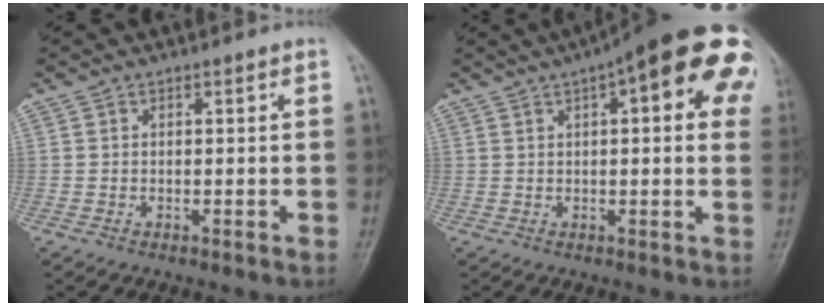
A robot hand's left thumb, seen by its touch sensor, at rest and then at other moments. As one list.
[{"total": 20.0, "force": [7.5, 6.3, 17.4], "torque": [-0.222, 0.021, 0.090]}]